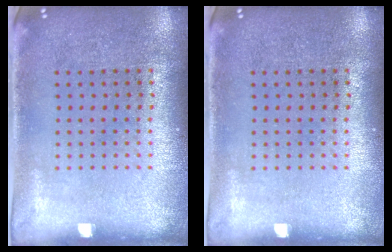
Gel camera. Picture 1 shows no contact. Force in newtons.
{"total": 0.0}